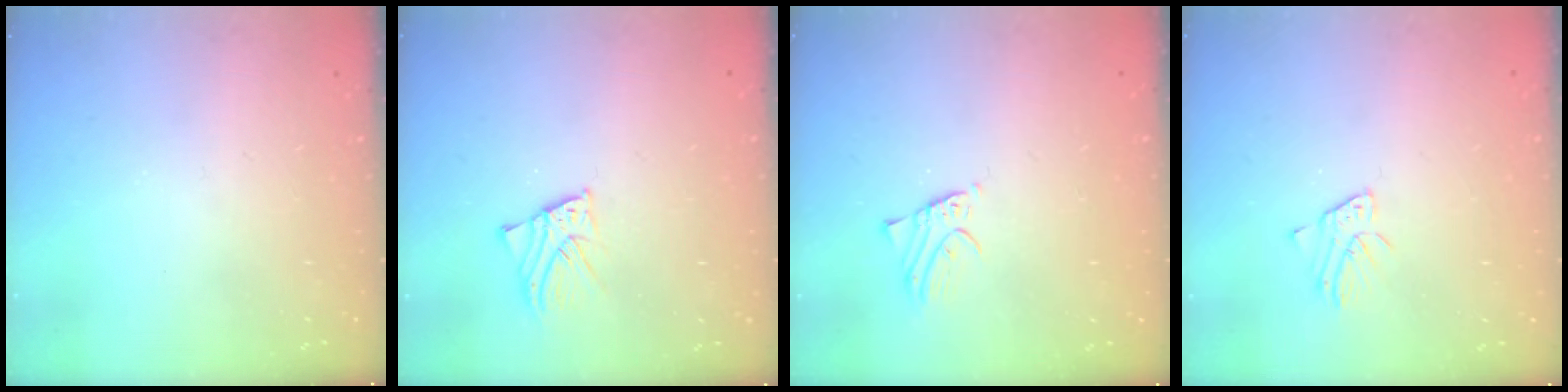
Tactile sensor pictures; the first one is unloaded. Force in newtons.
{"total": 2.5, "press": 2.5, "slide": 0.1}
{"total": 1.5, "press": 1.5, "slide": 0.0}
{"total": 3.2, "press": 3.2, "slide": 0.3}